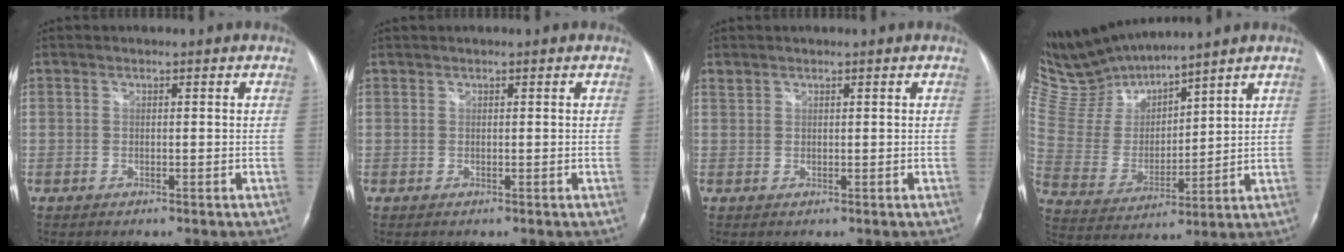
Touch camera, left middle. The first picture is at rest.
{"total": 0.0}
{"total": 0.8, "force": [0.7, 0.3, 0.0], "torque": [-0.005, 0.008, 0.016]}
{"total": 12.1, "force": [11.7, 1.0, 2.7], "torque": [-0.080, 0.005, 0.251]}